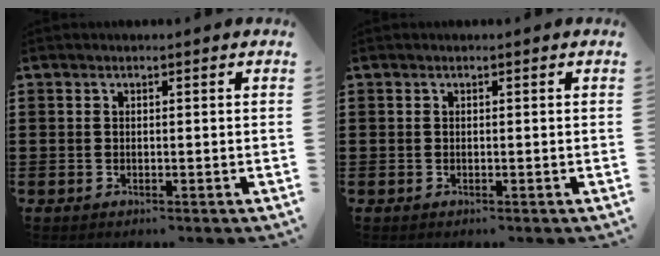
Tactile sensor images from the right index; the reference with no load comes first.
{"total": 0.0}